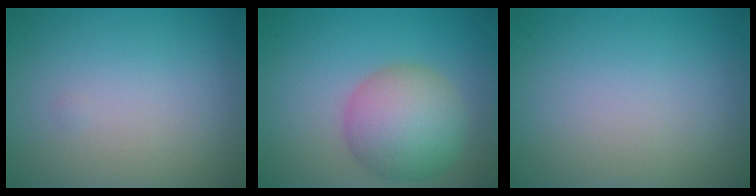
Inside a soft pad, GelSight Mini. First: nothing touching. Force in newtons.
{"total": 6.6, "press": 6.5, "slide": 0.3}
{"total": 0.0}